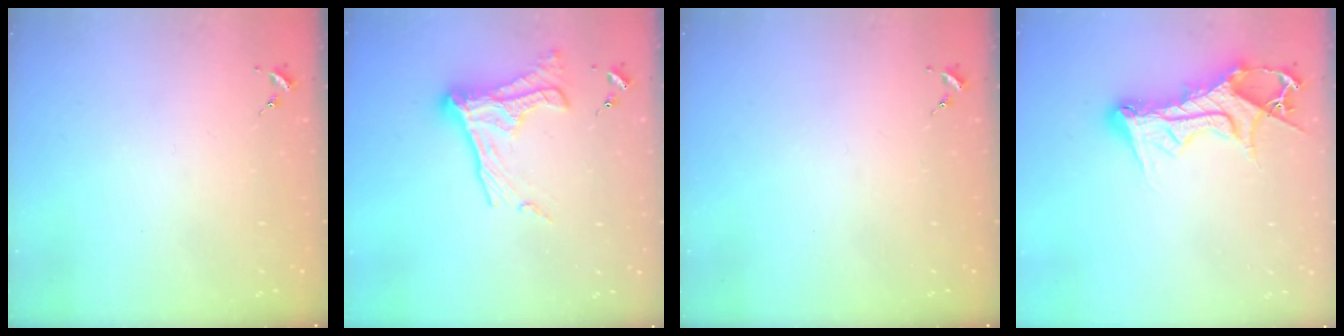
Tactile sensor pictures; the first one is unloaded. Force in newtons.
{"total": 15.9, "press": 15.9, "slide": 1.3}
{"total": 0.0}
{"total": 13.7, "press": 13.7, "slide": 1.4}